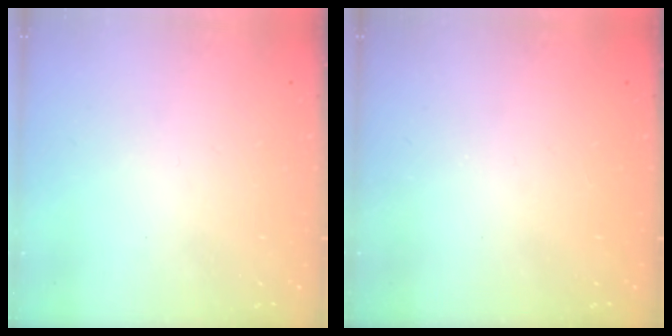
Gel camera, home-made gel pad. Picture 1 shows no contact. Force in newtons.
{"total": 1.1, "press": 1.0, "slide": 0.1}